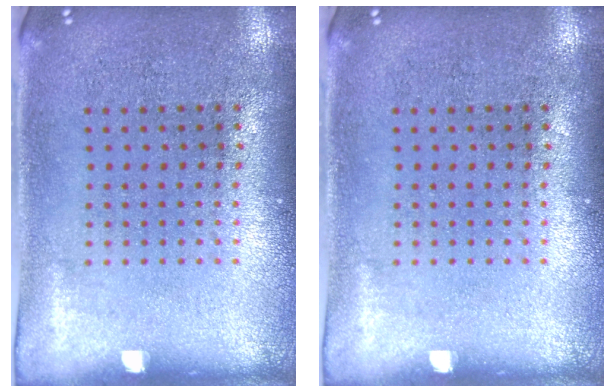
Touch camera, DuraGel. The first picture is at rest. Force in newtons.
{"total": 0.0}